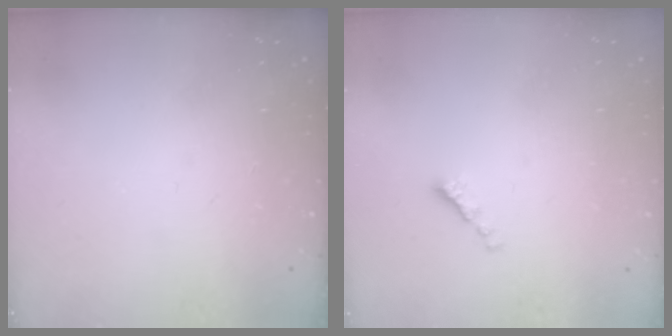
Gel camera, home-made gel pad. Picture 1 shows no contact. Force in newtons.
{"total": 0.0}